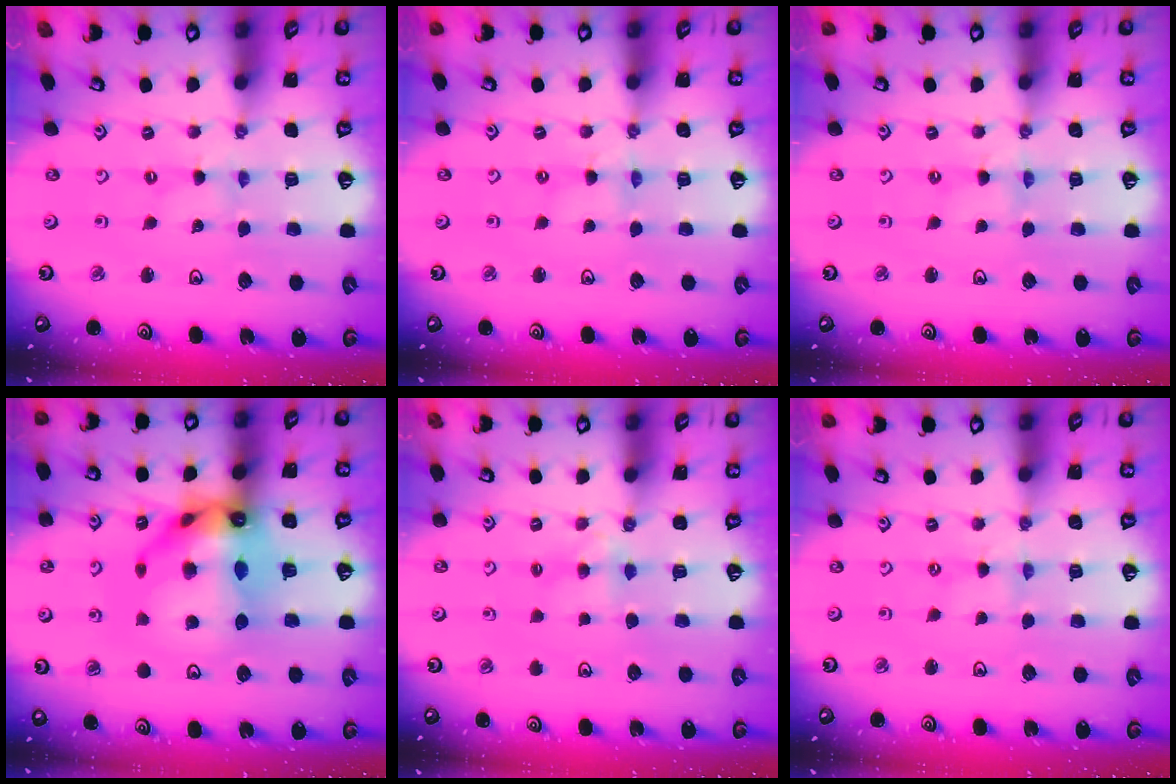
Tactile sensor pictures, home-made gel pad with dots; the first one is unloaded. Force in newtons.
{"total": 1.0, "press": 0.9, "slide": 0.2}
{"total": 0.0}
{"total": 17.4, "press": 17.3, "slide": 1.5}
{"total": 4.0, "press": 4.0, "slide": 0.7}
{"total": 0.0}